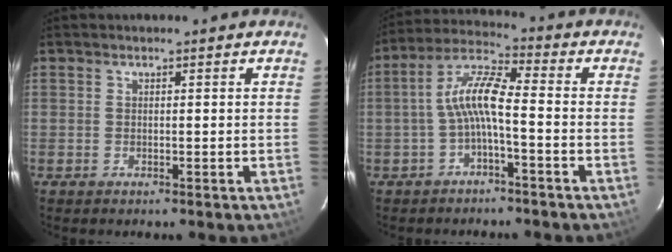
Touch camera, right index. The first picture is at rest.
{"total": 7.9, "force": [-2.3, 1.5, 7.5], "torque": [-0.167, 0.020, -0.044]}